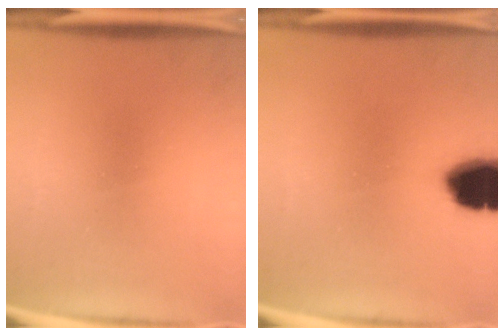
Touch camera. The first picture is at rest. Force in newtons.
{"total": 12.6}